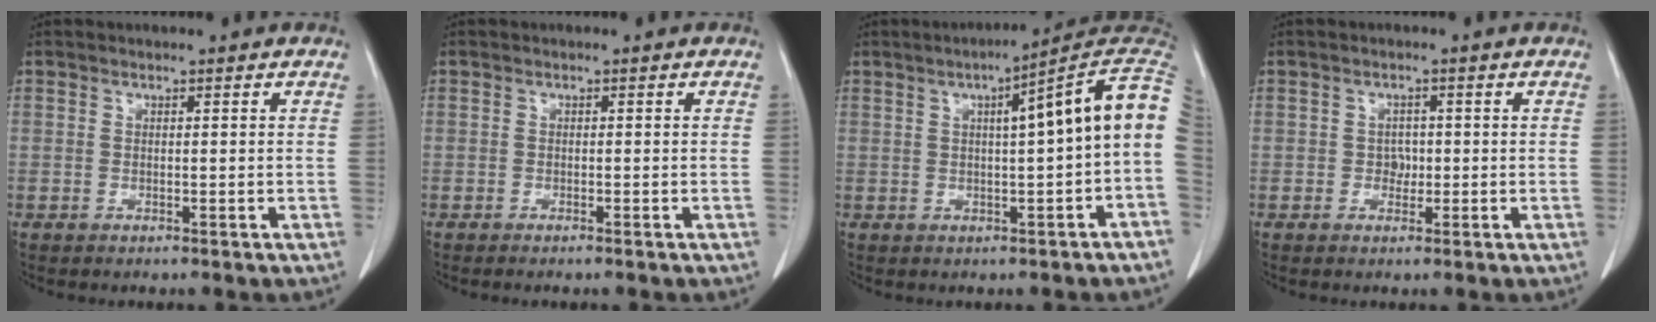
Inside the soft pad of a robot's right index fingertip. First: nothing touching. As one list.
[{"total": 0.9, "force": [-0.7, 0.0, 0.5], "torque": [-0.010, -0.002, -0.010]}, {"total": 10.5, "force": [1.6, -0.2, 10.4], "torque": [-0.133, 0.034, 0.016]}, {"total": 1.7, "force": [-0.2, 1.4, 0.9], "torque": [-0.012, 0.004, -0.003]}]